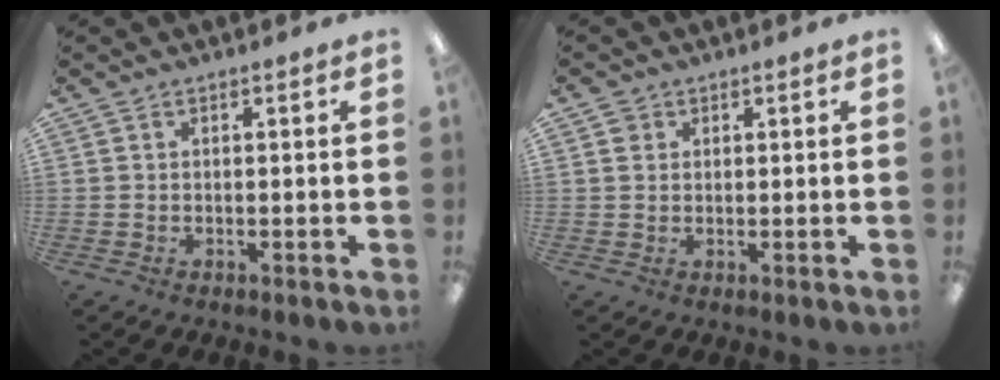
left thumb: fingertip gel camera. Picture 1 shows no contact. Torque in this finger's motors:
{"motor_torque": [-0.05, -0.13, -0.78, 0.32, -0.09]}